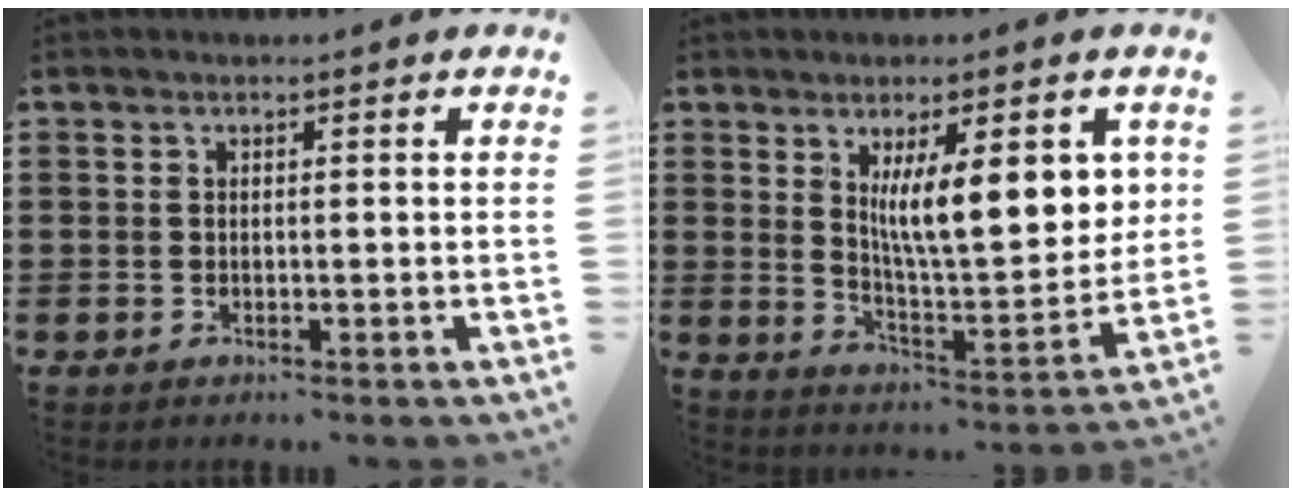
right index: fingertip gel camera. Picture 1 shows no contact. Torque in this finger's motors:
{"motor_torque": [1.40, 0.74, 0.50, 0.21]}